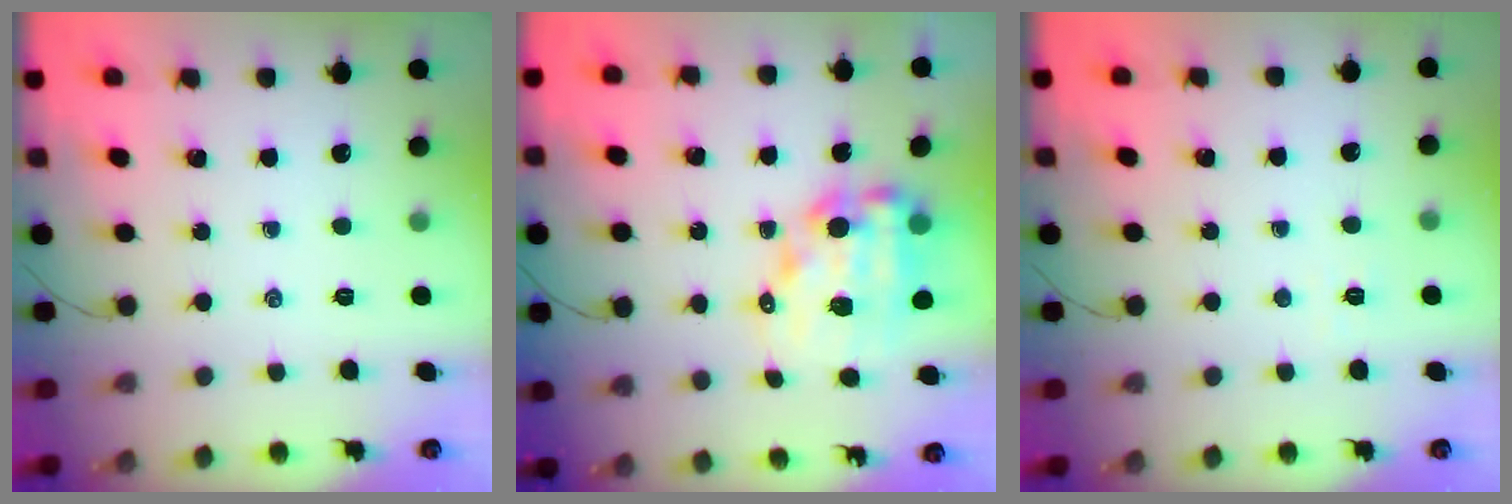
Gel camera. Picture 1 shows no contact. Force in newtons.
{"total": 12.6, "press": 12.2, "slide": 3.3}
{"total": 2.4, "press": 2.3, "slide": 0.5}